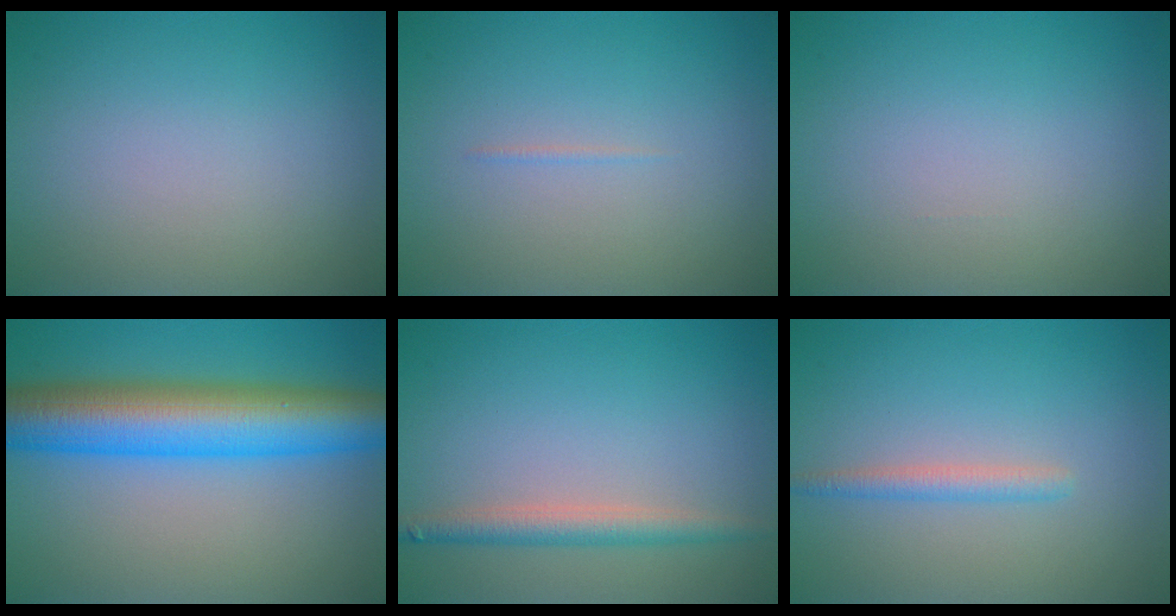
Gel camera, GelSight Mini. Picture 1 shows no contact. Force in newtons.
{"total": 0.7, "press": 0.7, "slide": 0.2}
{"total": 0.0}
{"total": 10.5, "press": 10.4, "slide": 0.2}
{"total": 2.6, "press": 2.6, "slide": 0.1}
{"total": 1.6, "press": 1.6, "slide": 0.1}